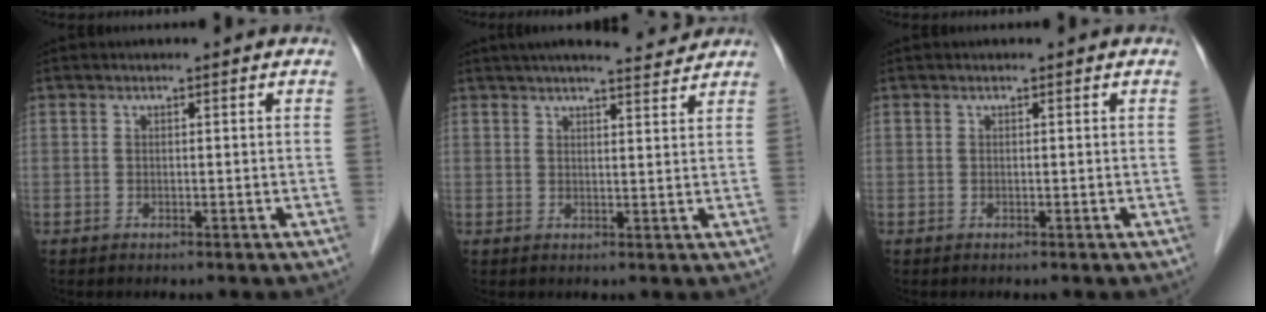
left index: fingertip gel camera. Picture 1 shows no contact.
{"total": 8.5, "force": [7.8, 0.6, 3.5], "torque": [-0.051, 0.012, 0.098]}
{"total": 0.0}